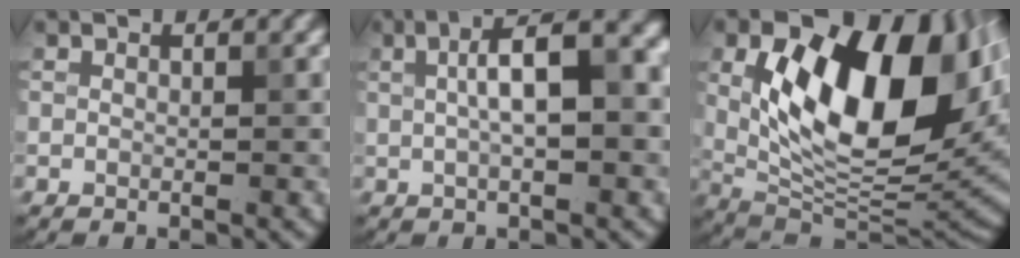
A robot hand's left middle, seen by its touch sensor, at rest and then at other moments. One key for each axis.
{"total": 8.0, "fx": 1.1, "fy": 2.8, "fz": 7.4, "tx": -0.112, "ty": 0.023, "tz": 0.018}
{"total": 14.7, "fx": 2.8, "fy": 7.9, "fz": 12.1, "tx": -0.178, "ty": -0.006, "tz": 0.053}